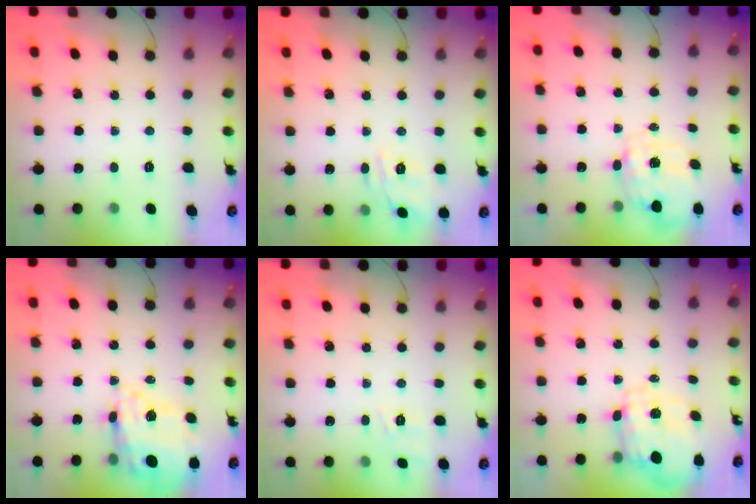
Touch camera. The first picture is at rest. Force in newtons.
{"total": 10.7, "press": 10.7, "slide": 1.3}
{"total": 2.7, "press": 2.6, "slide": 0.8}
{"total": 10.7, "press": 10.2, "slide": 3.4}
{"total": 1.9, "press": 0.9, "slide": 1.7}
{"total": 3.9, "press": 3.6, "slide": 1.6}